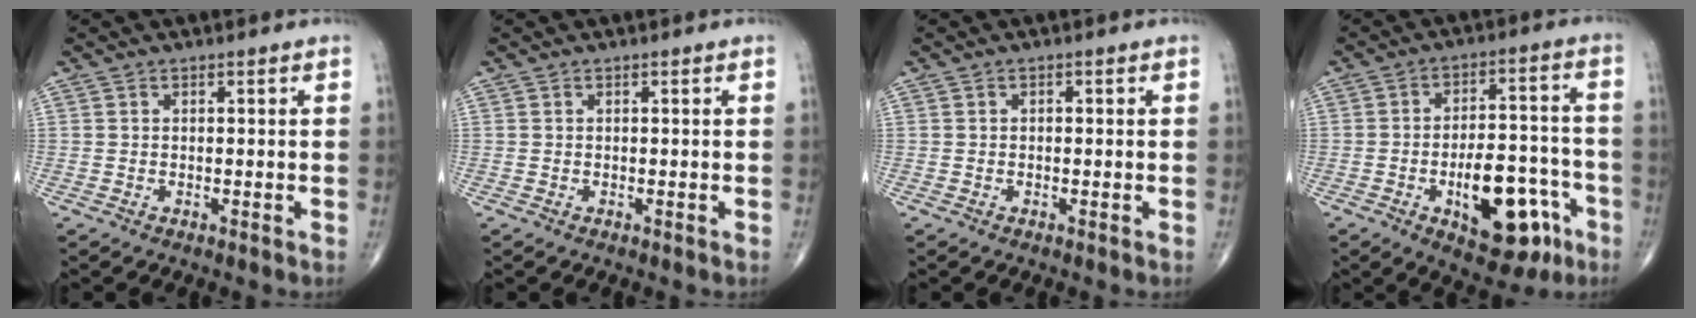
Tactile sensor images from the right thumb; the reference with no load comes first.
{"total": 0.0}
{"total": 0.7, "force": [0.0, 0.5, 0.5], "torque": [0.001, 0.002, -0.001]}
{"total": 16.4, "force": [-6.6, 8.0, 12.7], "torque": [-0.154, 0.043, -0.086]}